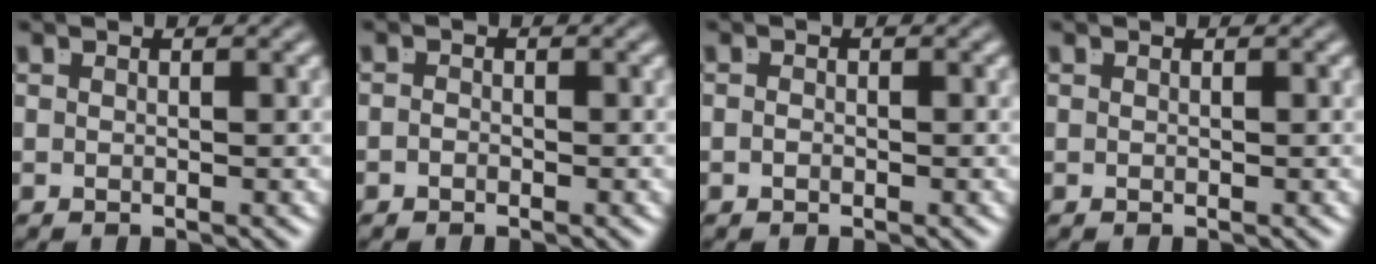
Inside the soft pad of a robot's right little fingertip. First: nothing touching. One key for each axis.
{"total": 1.0, "fx": -0.8, "fy": -0.5, "fz": -0.2, "tx": 0.003, "ty": -0.013, "tz": -0.010}
{"total": 0.8, "fx": -0.6, "fy": -0.5, "fz": 0.1, "tx": -0.005, "ty": -0.011, "tz": -0.005}
{"total": 0.0}